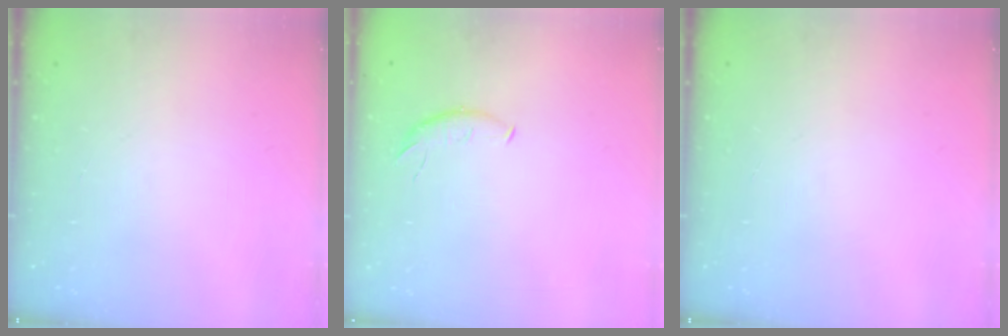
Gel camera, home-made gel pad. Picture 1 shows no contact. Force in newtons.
{"total": 6.0, "press": 6.0, "slide": 0.4}
{"total": 0.0}